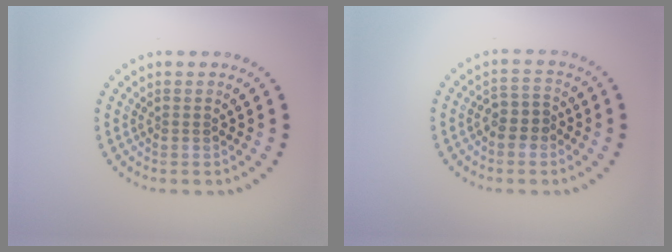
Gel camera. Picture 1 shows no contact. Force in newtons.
{"total": 2.2, "press": 2.0, "slide": 0.9}